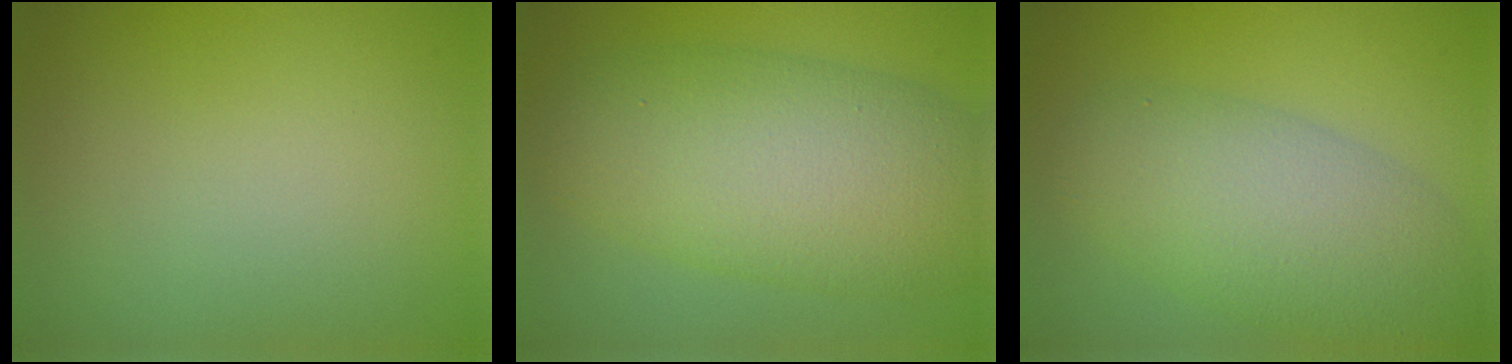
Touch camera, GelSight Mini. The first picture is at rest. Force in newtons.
{"total": 10.1, "press": 10.1, "slide": 0.2}
{"total": 7.0, "press": 7.0, "slide": 0.4}